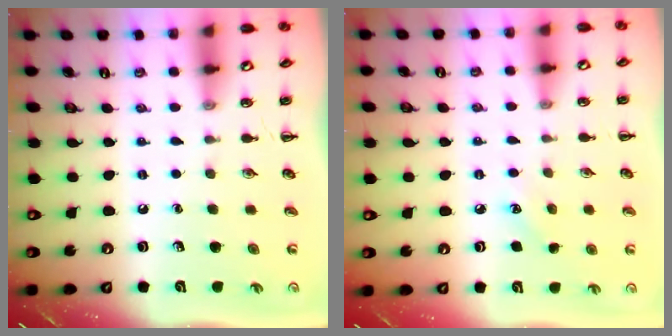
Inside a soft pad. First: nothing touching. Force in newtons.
{"total": 4.6, "press": 4.4, "slide": 1.3}